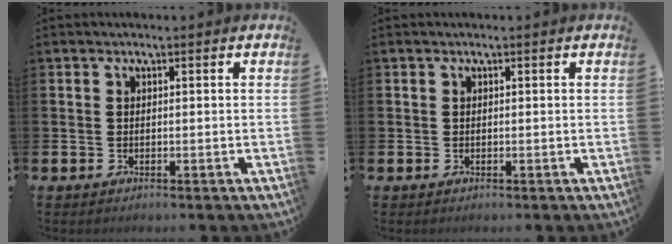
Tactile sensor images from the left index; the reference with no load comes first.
{"total": 0.0}